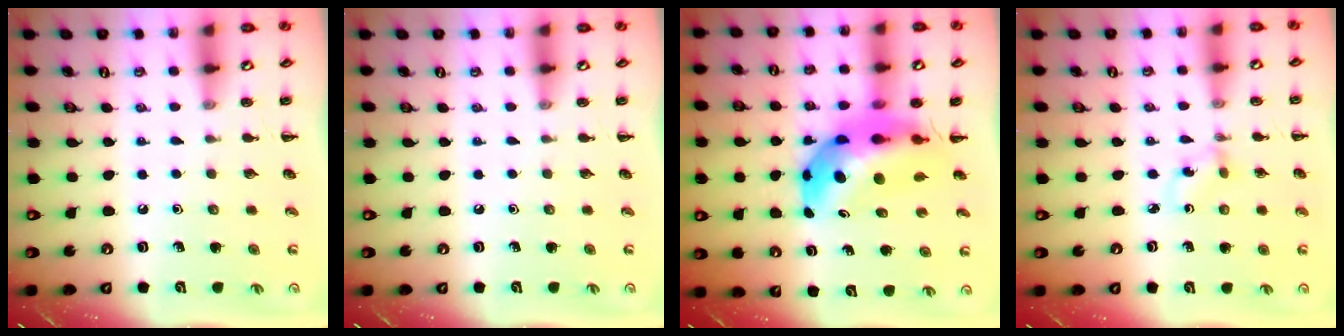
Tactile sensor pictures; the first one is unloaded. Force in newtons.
{"total": 0.0}
{"total": 11.6, "press": 11.1, "slide": 3.4}
{"total": 1.5, "press": 1.3, "slide": 0.7}